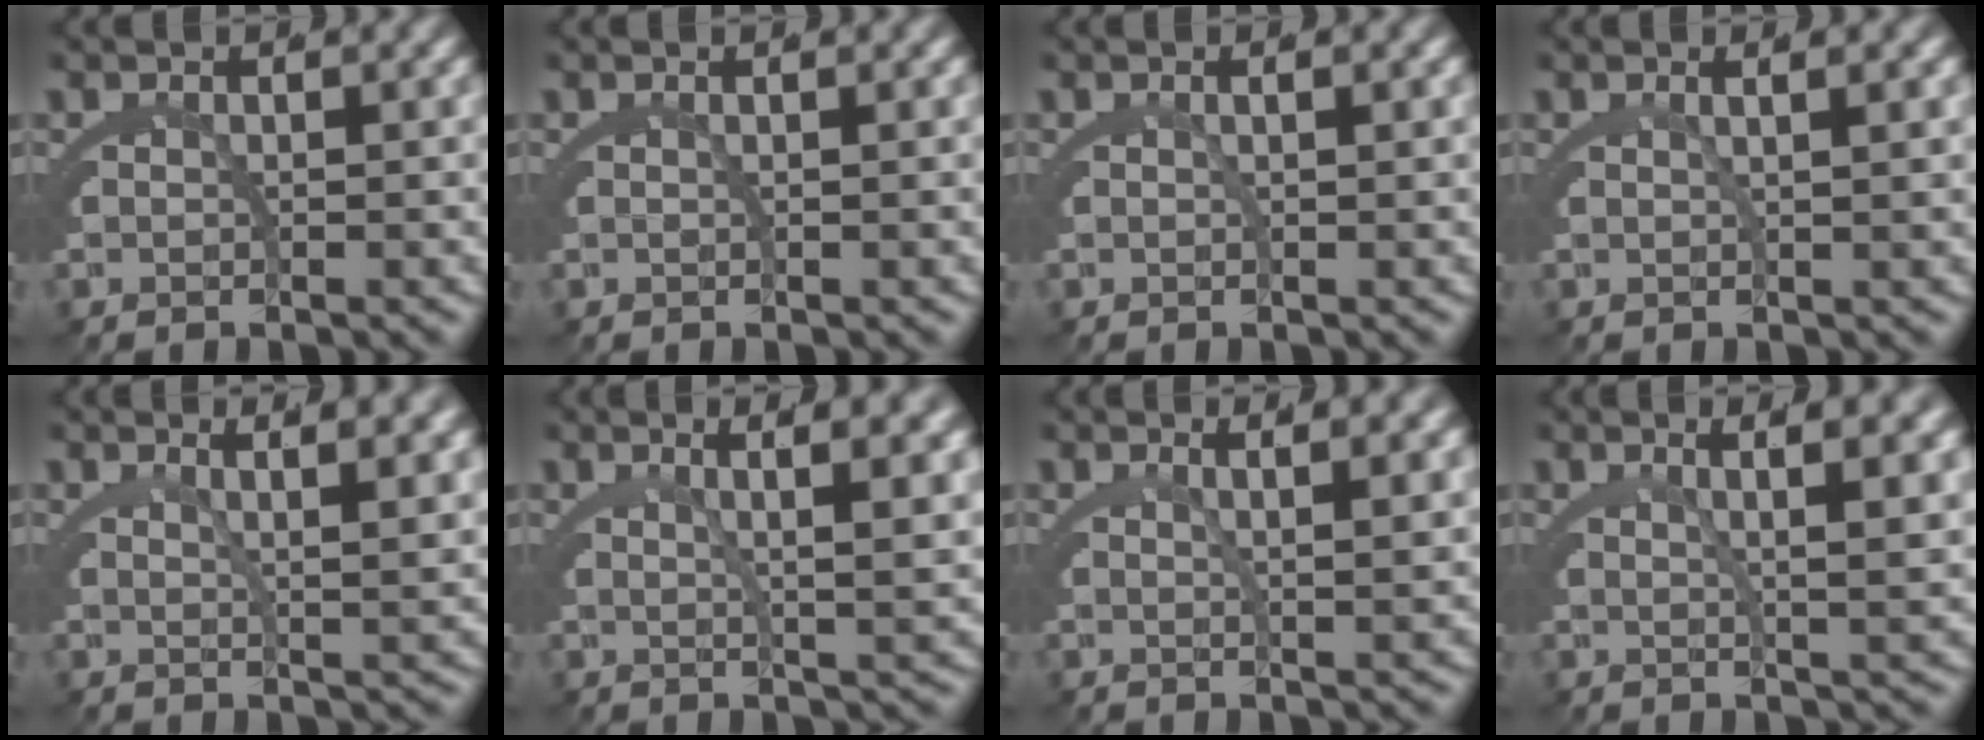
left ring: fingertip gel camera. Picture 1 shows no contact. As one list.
[{"total": 0.7, "force": [0.2, -0.5, 0.4], "torque": [-0.008, 0.001, 0.006]}, {"total": 0.7, "force": [0.2, -0.4, 0.6], "torque": [-0.010, 0.002, 0.005]}, {"total": 1.5, "force": [0.7, -0.8, 1.1], "torque": [-0.012, 0.004, 0.014]}, {"total": 3.5, "force": [2.3, -0.7, 2.5], "torque": [-0.029, 0.001, 0.038]}, {"total": 5.2, "force": [3.0, -0.3, 4.2], "torque": [-0.043, 0.009, 0.047]}, {"total": 2.7, "force": [1.8, -0.9, 1.8], "torque": [-0.022, 0.002, 0.030]}, {"total": 4.7, "force": [2.7, -0.4, 3.8], "torque": [-0.039, 0.008, 0.042]}]